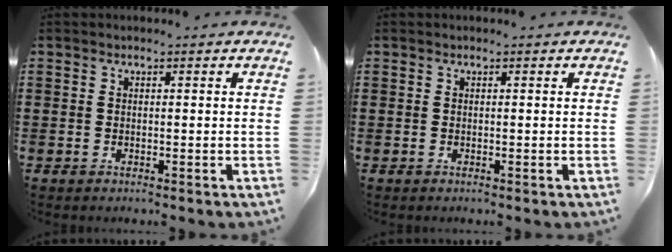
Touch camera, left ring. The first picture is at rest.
{"total": 0.0}